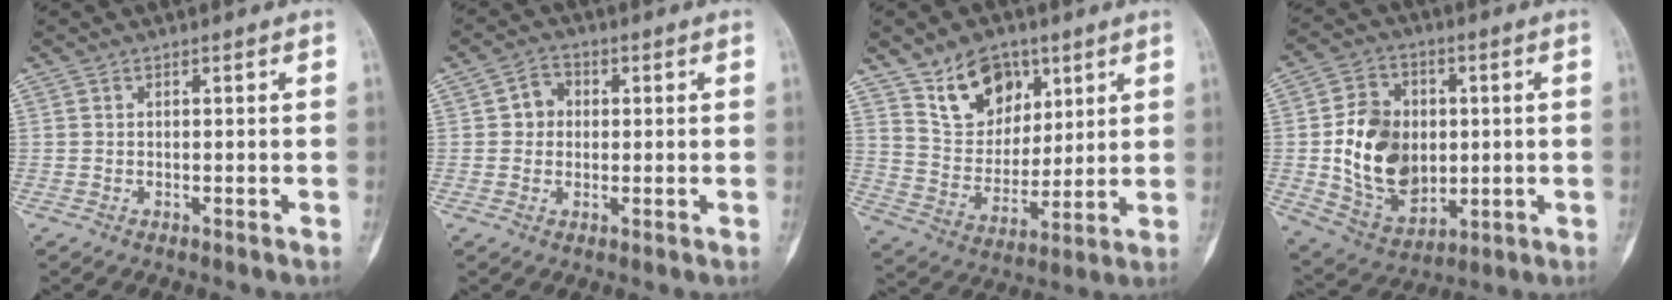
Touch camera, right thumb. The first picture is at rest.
{"total": 4.3, "force": [0.4, 3.8, 1.8], "torque": [-0.003, 0.009, -0.003]}
{"total": 13.0, "force": [7.6, 8.8, 5.8], "torque": [-0.058, -0.042, 0.142]}
{"total": 16.8, "force": [-0.1, 12.5, 11.2], "torque": [-0.151, -0.005, 0.013]}